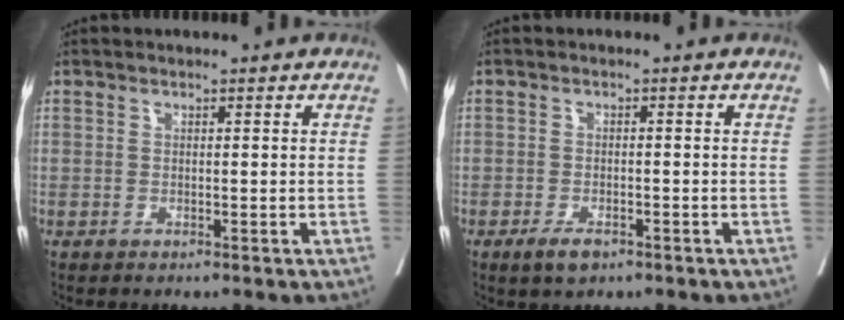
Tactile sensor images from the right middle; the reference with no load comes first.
{"total": 3.0, "force": [-1.9, 1.2, 2.0], "torque": [-0.037, -0.002, -0.028]}